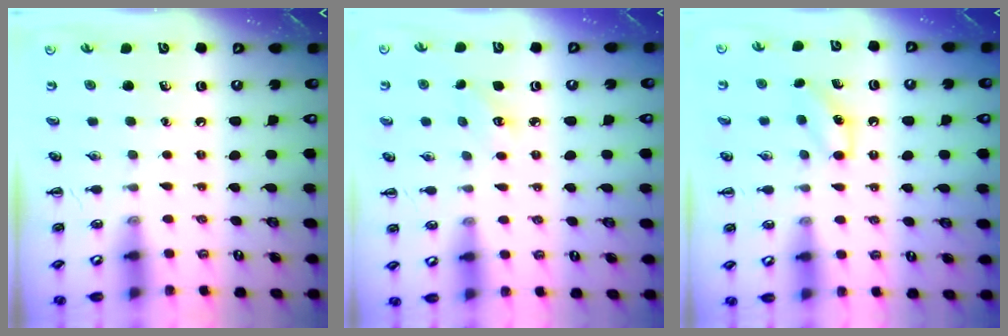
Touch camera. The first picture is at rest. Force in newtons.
{"total": 2.6, "press": 2.5, "slide": 0.7}
{"total": 9.3, "press": 9.2, "slide": 1.8}